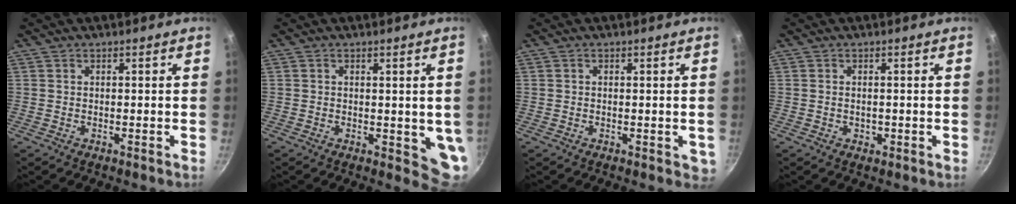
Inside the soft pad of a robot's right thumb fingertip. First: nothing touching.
{"total": 5.5, "force": [0.4, 3.0, 4.6], "torque": [-0.051, -0.016, 0.006]}
{"total": 2.3, "force": [-0.2, 1.6, 1.7], "torque": [-0.016, -0.001, 0.000]}
{"total": 1.2, "force": [-0.2, 1.0, 0.7], "torque": [-0.008, 0.001, -0.004]}